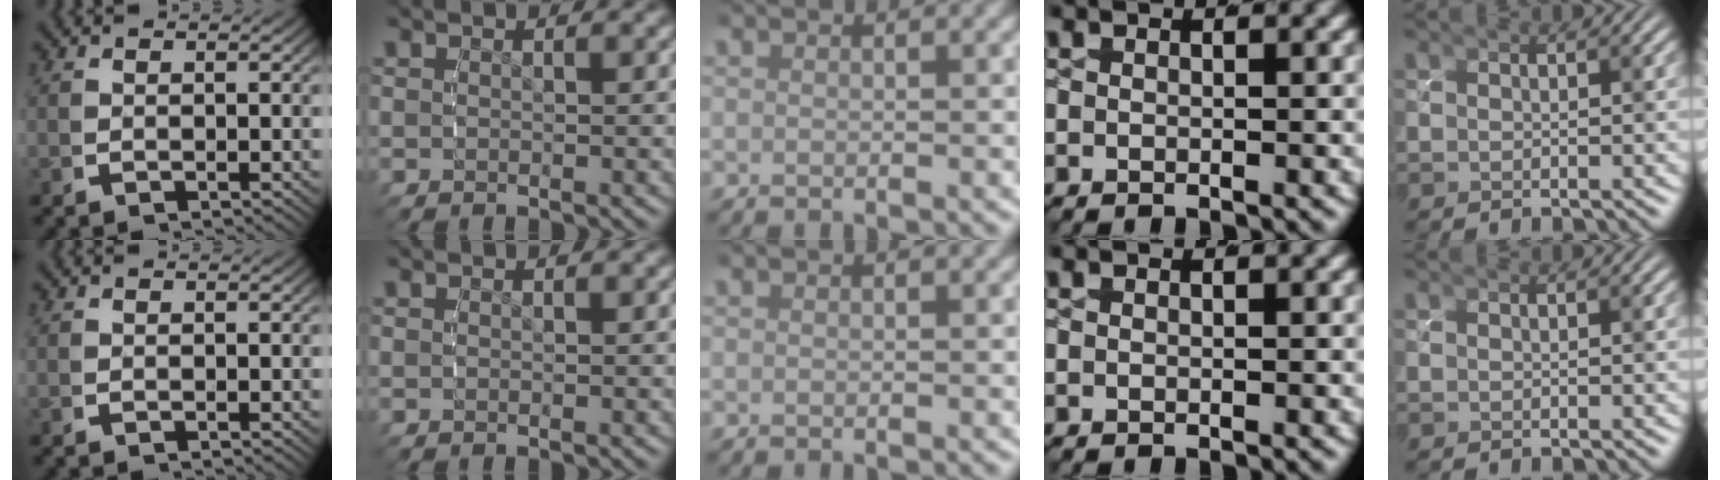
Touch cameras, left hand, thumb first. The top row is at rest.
{}